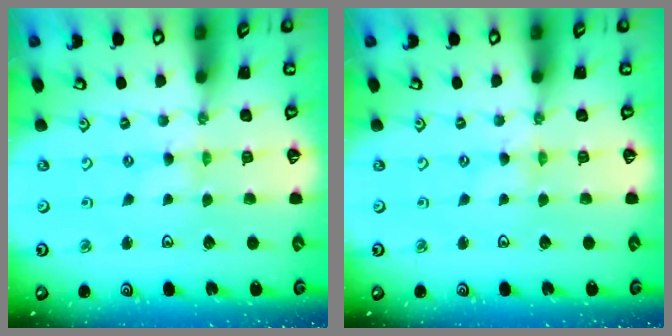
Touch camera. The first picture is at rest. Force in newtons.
{"total": 0.0}